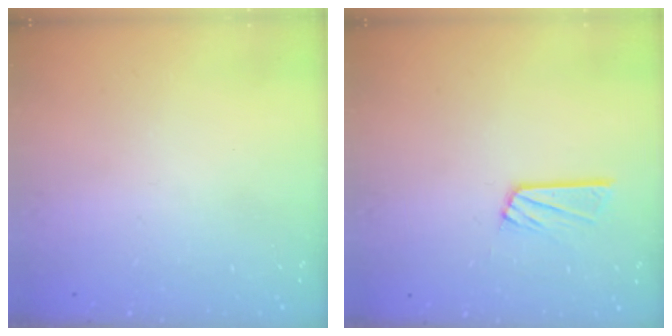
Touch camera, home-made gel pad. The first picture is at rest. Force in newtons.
{"total": 8.5, "press": 8.4, "slide": 0.7}